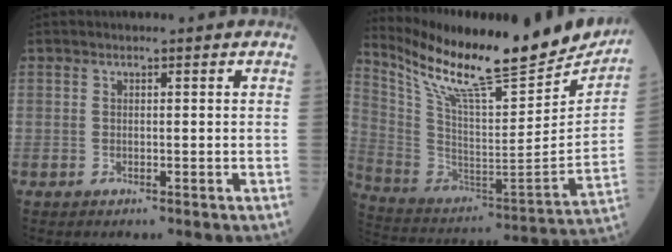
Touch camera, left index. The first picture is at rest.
{"total": 26.4, "force": [22.5, 3.9, 13.3], "torque": [-0.242, -0.059, 0.343]}